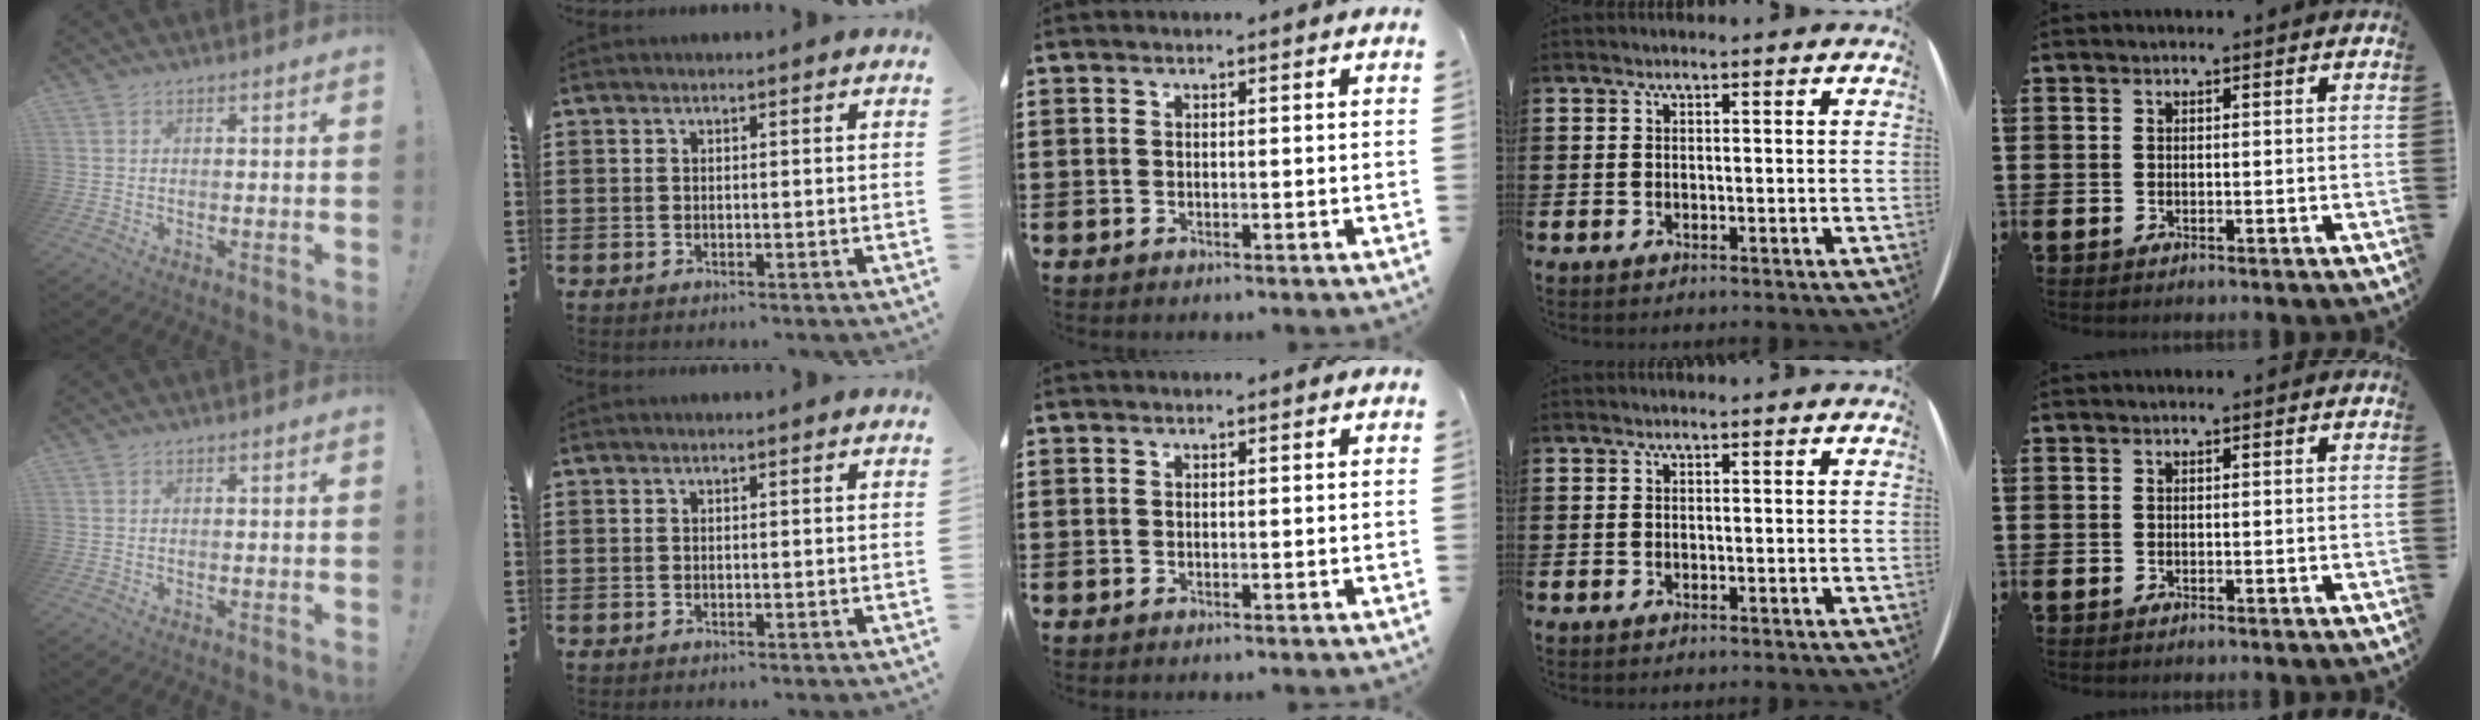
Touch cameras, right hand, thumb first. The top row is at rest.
{}